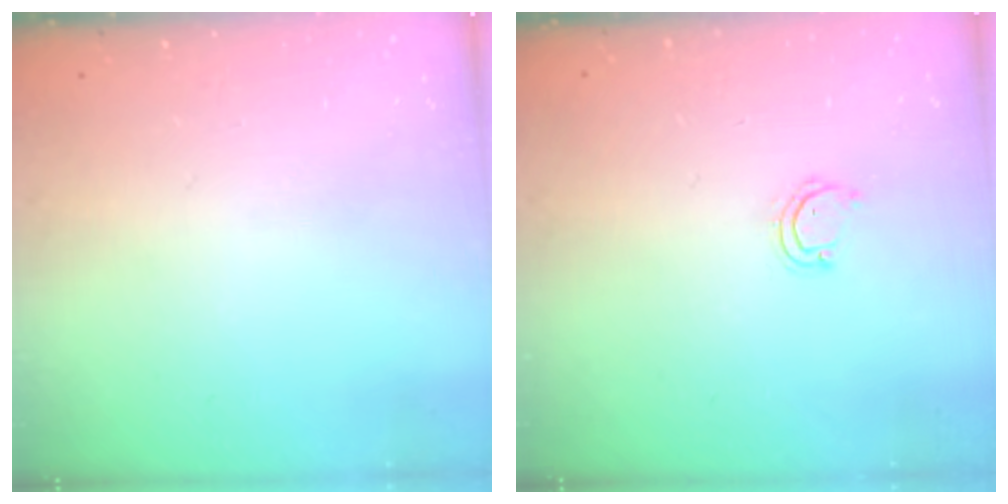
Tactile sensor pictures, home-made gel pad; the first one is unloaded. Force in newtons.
{"total": 3.3, "press": 3.3, "slide": 0.2}